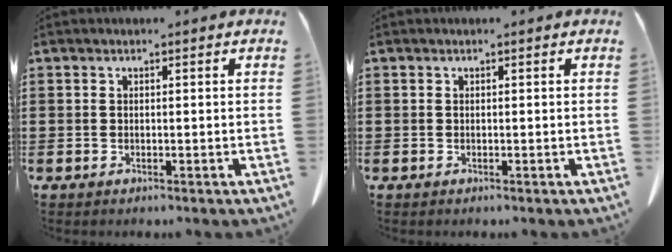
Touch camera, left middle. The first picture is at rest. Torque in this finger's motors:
{"motor_torque": [-1.05, -1.08, 0.01, -0.01]}